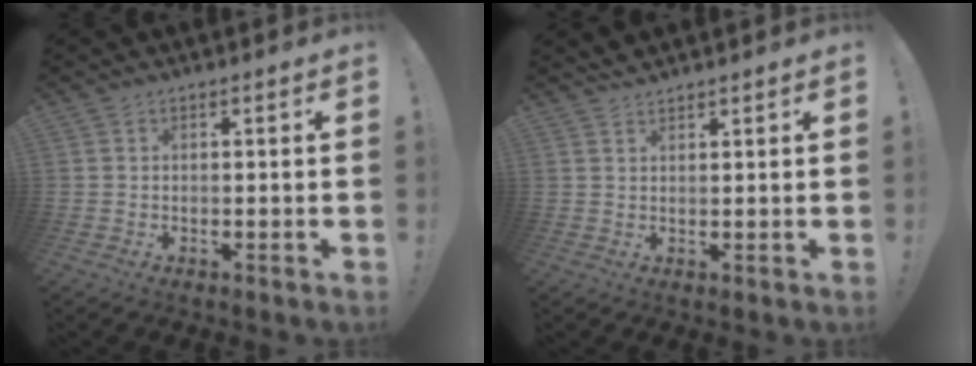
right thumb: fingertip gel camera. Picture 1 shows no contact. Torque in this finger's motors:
{"motor_torque": [0.01, -0.19, 0.17, 0.02, 0.00]}